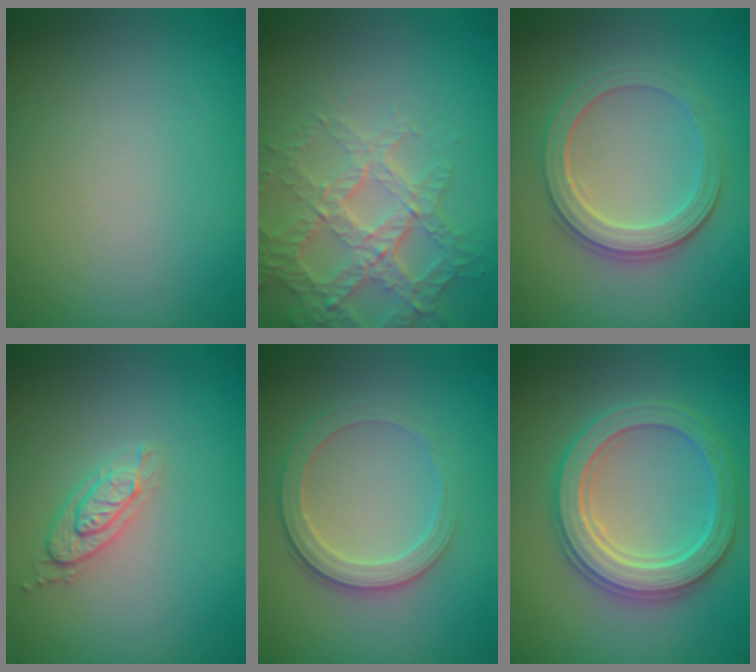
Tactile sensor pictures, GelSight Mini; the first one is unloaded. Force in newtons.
{"total": 4.3, "press": 4.1, "slide": 1.3}
{"total": 3.9, "press": 3.4, "slide": 2.0}
{"total": 2.1, "press": 2.0, "slide": 0.7}
{"total": 2.8, "press": 2.7, "slide": 0.8}
{"total": 5.4, "press": 5.3, "slide": 1.0}